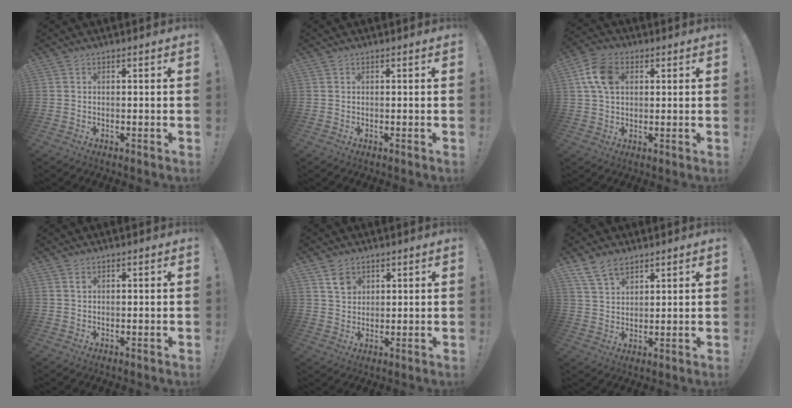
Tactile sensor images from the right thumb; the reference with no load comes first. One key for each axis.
{"total": 0.0}
{"total": 10.2, "fx": 2.6, "fy": 7.1, "fz": 6.8, "tx": -0.130, "ty": 0.012, "tz": 0.053}
{"total": 0.7, "fx": 0.4, "fy": 0.3, "fz": 0.5, "tx": -0.003, "ty": -0.002, "tz": 0.005}
{"total": 5.3, "fx": 3.2, "fy": 3.9, "fz": 1.5, "tx": -0.003, "ty": -0.019, "tz": 0.056}
{"total": 8.1, "fx": 6.0, "fy": 4.5, "fz": 3.2, "tx": -0.062, "ty": -0.024, "tz": 0.118}